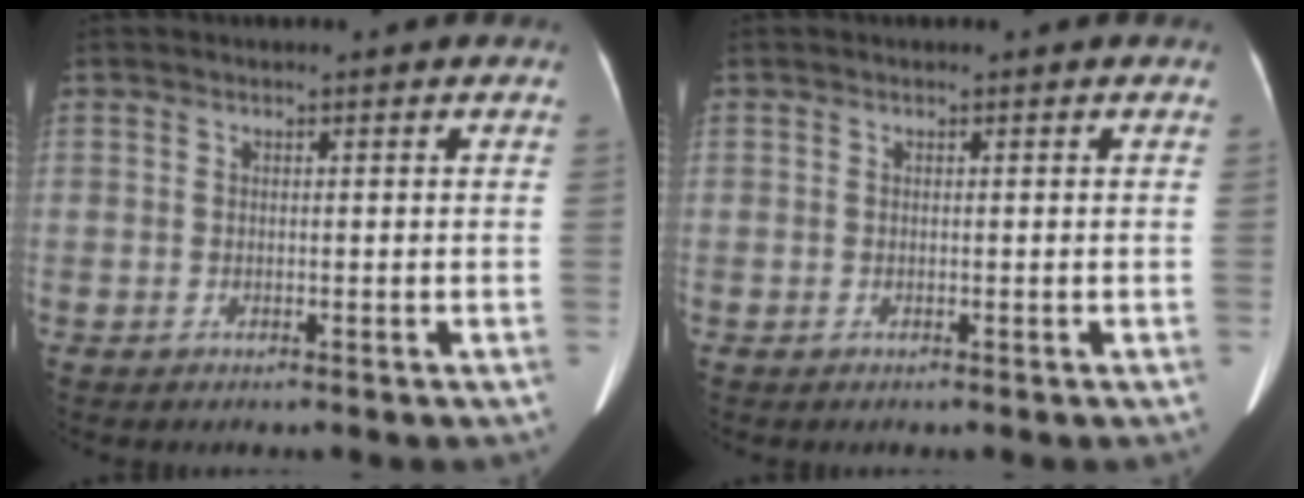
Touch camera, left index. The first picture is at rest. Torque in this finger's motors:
{"motor_torque": [0.11, -0.03, 0.01, 0.01]}